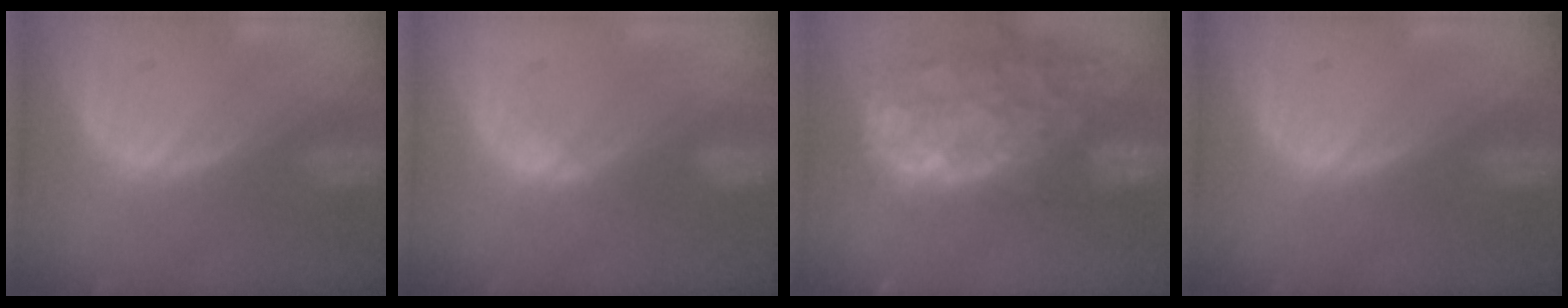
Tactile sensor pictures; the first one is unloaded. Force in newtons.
{"total": 1.9, "press": 1.7, "slide": 0.9}
{"total": 15.0, "press": 12.1, "slide": 8.8}
{"total": 0.0}